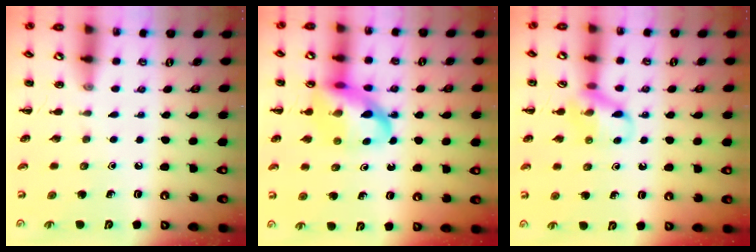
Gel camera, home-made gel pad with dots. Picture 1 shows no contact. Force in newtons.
{"total": 14.3, "press": 13.9, "slide": 3.4}
{"total": 10.6, "press": 10.6, "slide": 0.9}